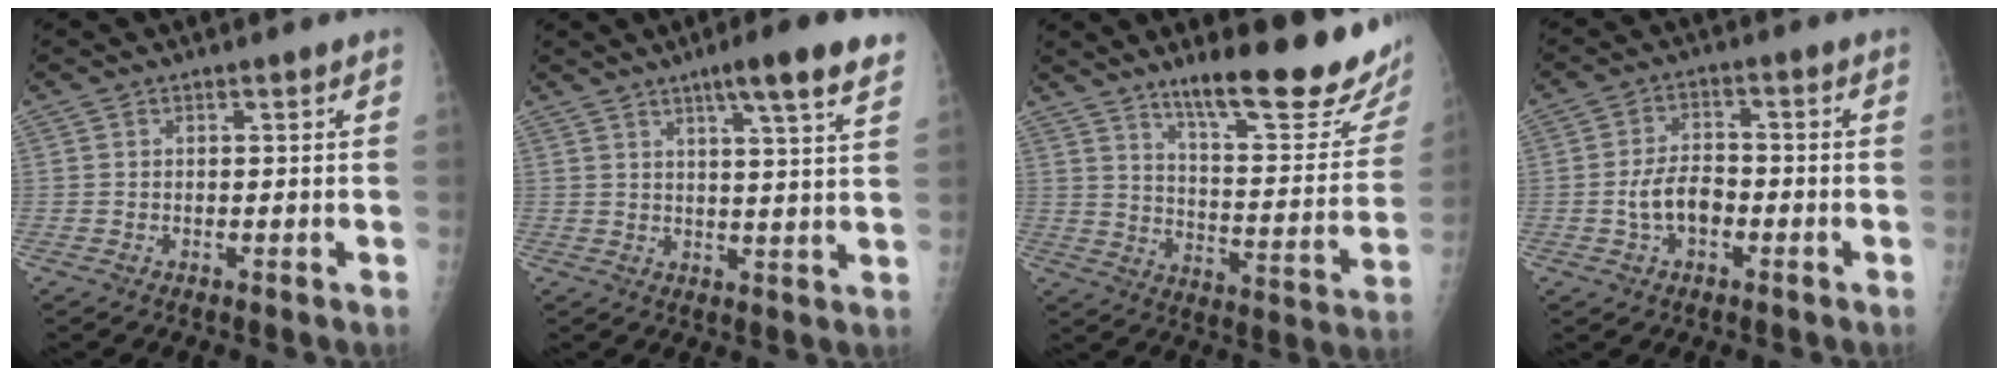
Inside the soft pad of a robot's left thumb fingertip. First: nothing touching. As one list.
[{"total": 10.7, "force": [6.8, 0.6, 8.2], "torque": [-0.112, -0.025, 0.087]}, {"total": 23.7, "force": [16.7, 4.9, 16.1], "torque": [-0.191, -0.094, 0.242]}, {"total": 6.3, "force": [-1.8, 3.9, 4.7], "torque": [-0.079, 0.022, -0.035]}]